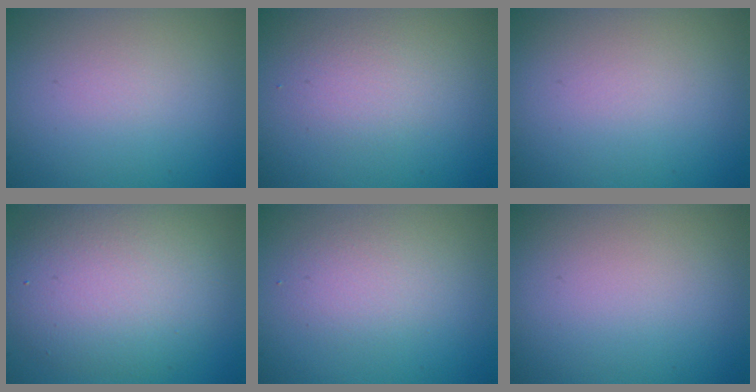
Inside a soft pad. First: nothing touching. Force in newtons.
{"total": 1.7, "press": 1.7, "slide": 0.0}
{"total": 0.0}
{"total": 7.5, "press": 7.5, "slide": 0.3}
{"total": 2.0, "press": 2.0, "slide": 0.1}
{"total": 0.0}